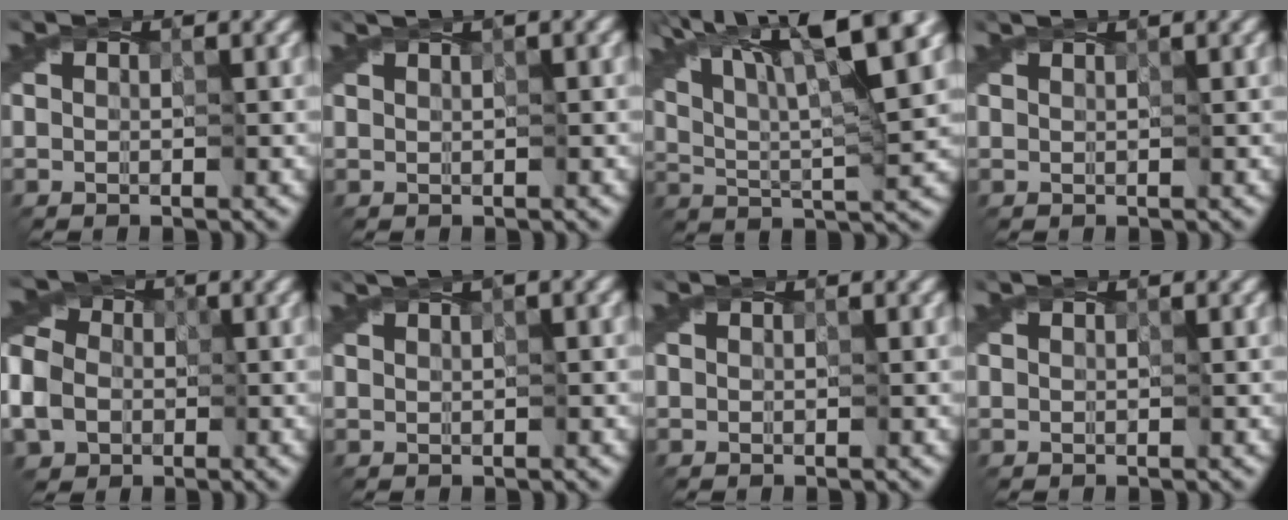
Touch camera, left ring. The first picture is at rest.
{"total": 2.1, "force": [1.0, 0.3, 1.9], "torque": [-0.024, 0.008, 0.010]}
{"total": 11.7, "force": [6.8, 2.7, 9.2], "torque": [-0.160, 0.021, 0.115]}
{"total": 0.9, "force": [0.6, -0.1, 0.6], "torque": [-0.010, 0.004, 0.005]}
{"total": 8.5, "force": [-3.4, 6.7, 3.9], "torque": [-0.097, -0.022, -0.069]}
{"total": 2.5, "force": [1.2, 0.4, 2.2], "torque": [-0.031, 0.008, 0.013]}
{"total": 0.0}
{"total": 0.0}